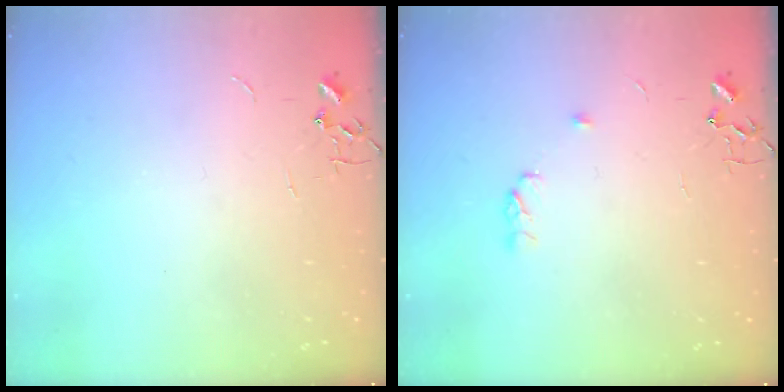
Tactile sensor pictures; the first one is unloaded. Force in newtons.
{"total": 4.2, "press": 4.1, "slide": 0.6}